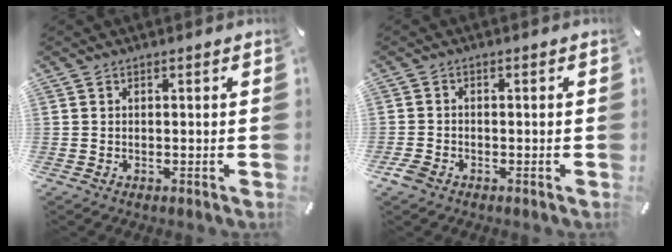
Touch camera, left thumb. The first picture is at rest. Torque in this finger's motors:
{"motor_torque": [-0.25, 0.11, 0.04, 0.14, -0.03]}